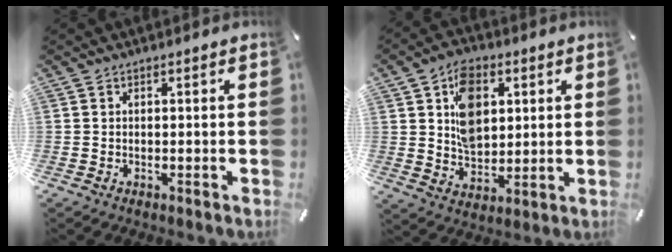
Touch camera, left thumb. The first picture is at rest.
{"total": 11.1, "force": [3.3, 8.1, 6.9], "torque": [-0.108, 0.007, 0.063]}